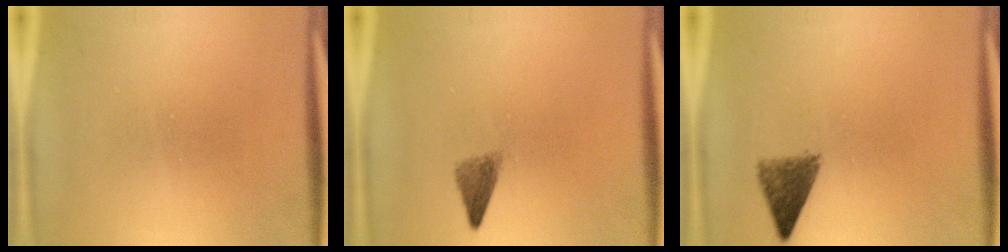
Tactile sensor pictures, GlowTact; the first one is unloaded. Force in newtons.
{"total": 2.5}
{"total": 4.2}